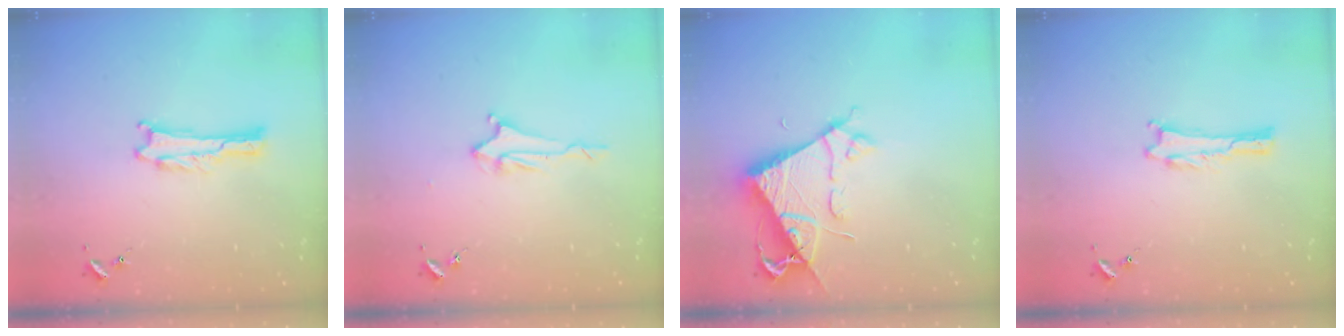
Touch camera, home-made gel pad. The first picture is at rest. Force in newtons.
{"total": 2.0, "press": 2.0, "slide": 0.4}
{"total": 6.6, "press": 6.5, "slide": 0.6}
{"total": 0.0}